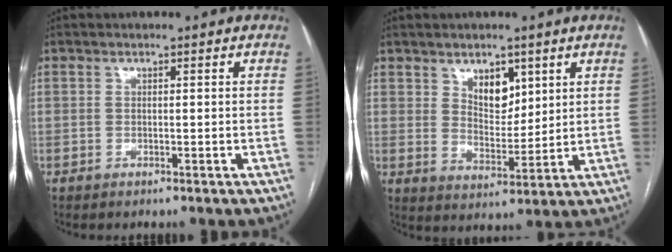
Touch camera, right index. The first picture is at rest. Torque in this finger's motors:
{"motor_torque": [0.05, 0.18, 0.09, 0.02]}